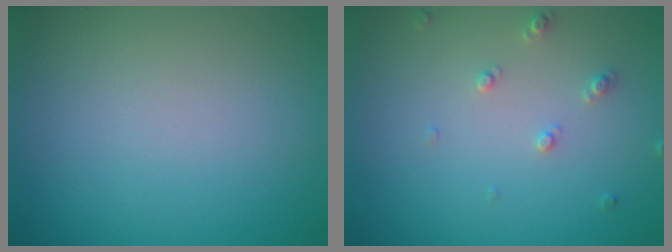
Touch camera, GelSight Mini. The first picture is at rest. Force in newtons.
{"total": 1.3, "press": 1.2, "slide": 0.3}